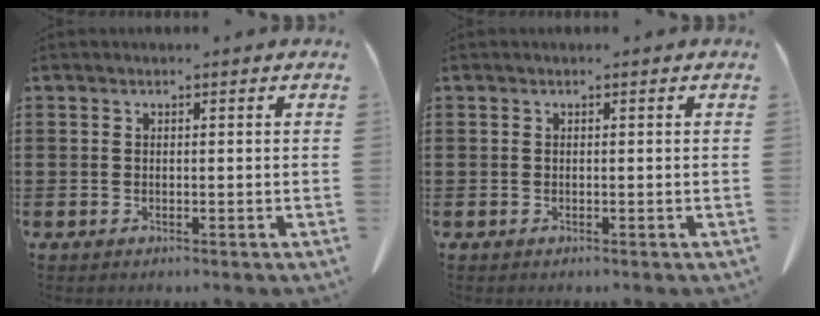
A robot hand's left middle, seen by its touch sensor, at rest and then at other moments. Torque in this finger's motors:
{"motor_torque": [0.00, 0.00, 0.00, 0.00]}